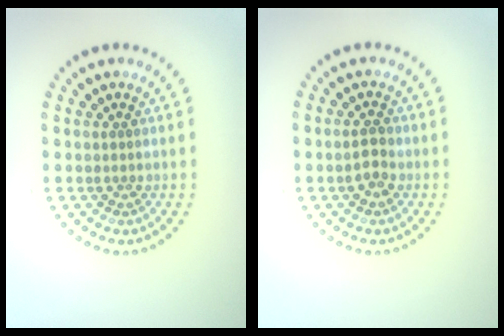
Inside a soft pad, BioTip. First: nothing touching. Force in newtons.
{"total": 1.9, "press": 1.9, "slide": 0.1}